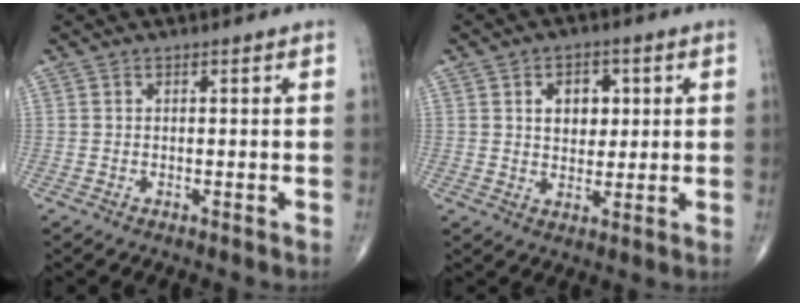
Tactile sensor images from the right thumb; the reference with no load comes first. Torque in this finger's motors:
{"motor_torque": [-0.01, 0.03, 0.15, 0.15, 0.02]}